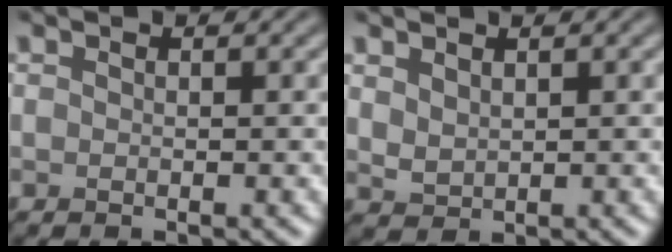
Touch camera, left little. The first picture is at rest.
{"total": 1.5, "force": [1.1, 0.8, 0.7], "torque": [-0.015, -0.003, 0.027]}